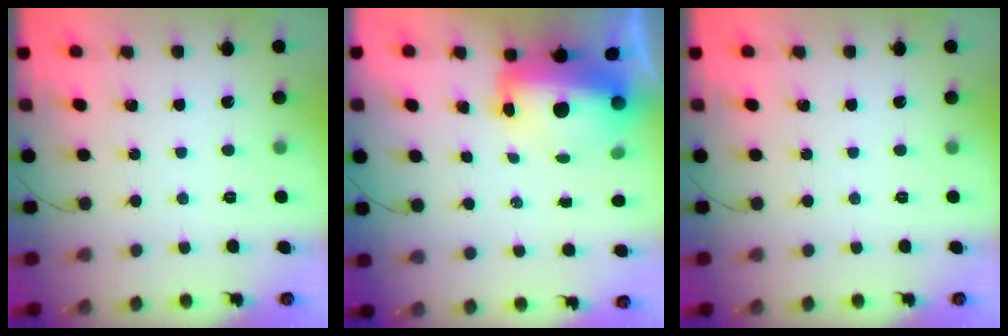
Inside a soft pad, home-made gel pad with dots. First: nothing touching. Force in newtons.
{"total": 11.7, "press": 11.3, "slide": 2.8}
{"total": 0.0}